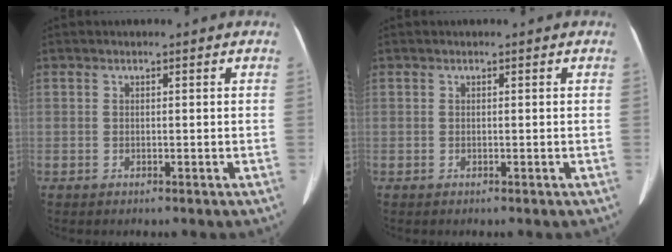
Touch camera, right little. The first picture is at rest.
{"total": 0.0}